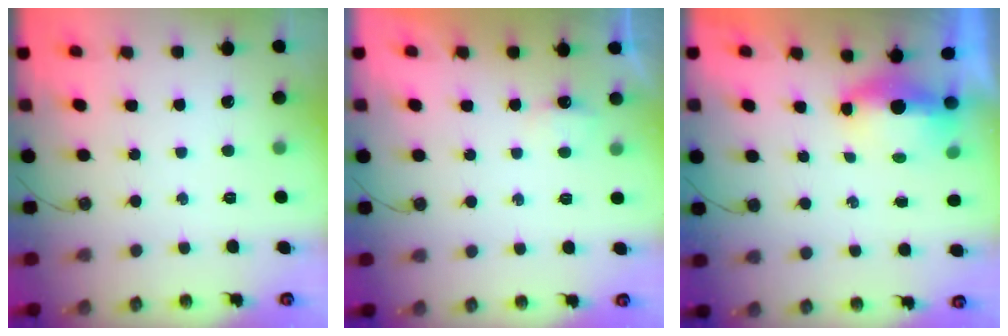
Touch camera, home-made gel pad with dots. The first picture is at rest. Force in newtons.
{"total": 3.9, "press": 3.9, "slide": 0.6}
{"total": 9.1, "press": 6.1, "slide": 6.7}